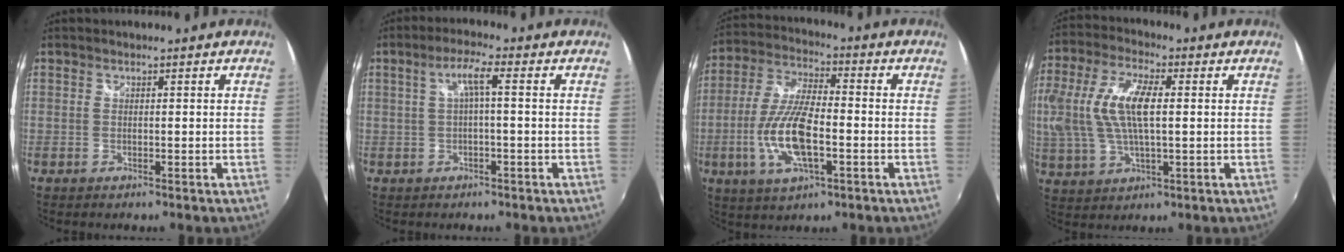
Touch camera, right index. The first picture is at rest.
{"total": 3.9, "force": [0.1, 0.3, 3.9], "torque": [-0.074, 0.008, 0.004]}
{"total": 13.7, "force": [-3.5, 4.8, 12.3], "torque": [-0.258, -0.005, -0.067]}
{"total": 14.6, "force": [1.5, 6.0, 13.2], "torque": [-0.267, 0.008, 0.029]}